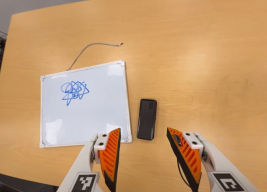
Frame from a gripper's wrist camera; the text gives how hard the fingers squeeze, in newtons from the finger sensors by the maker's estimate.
{"total": 0.0}